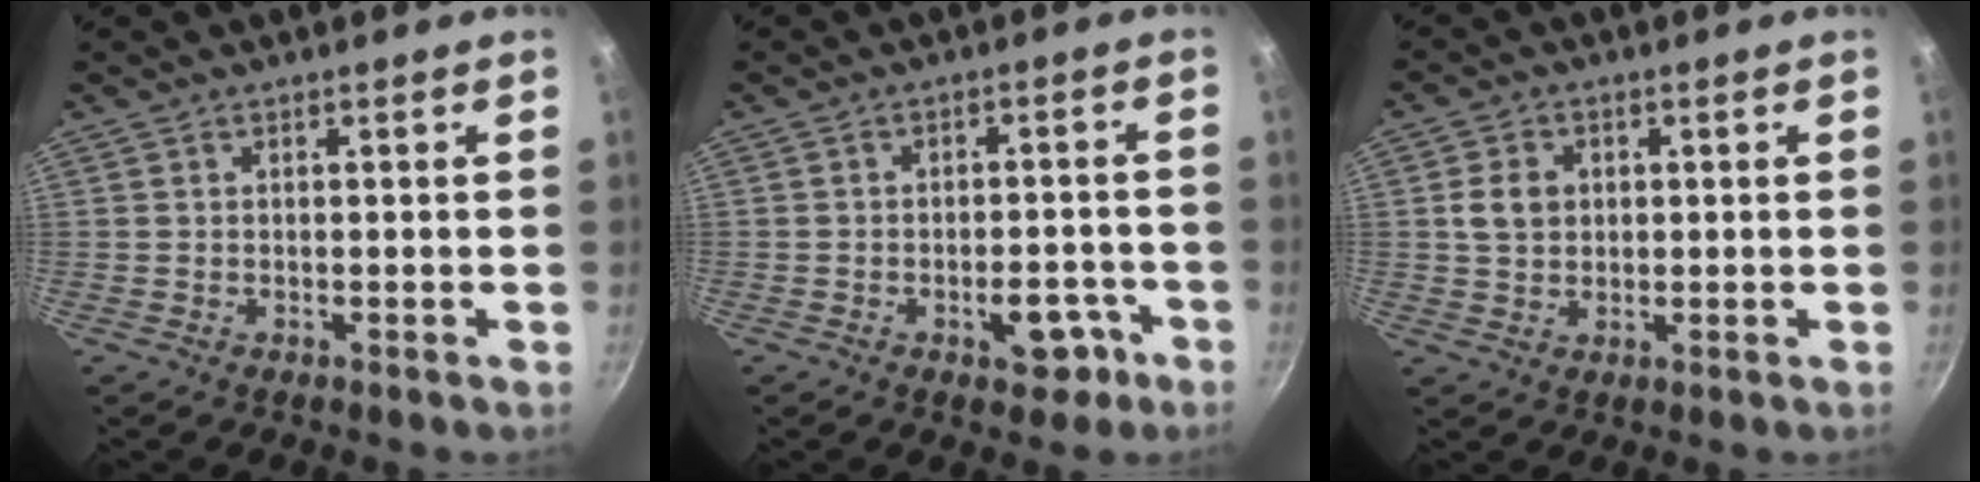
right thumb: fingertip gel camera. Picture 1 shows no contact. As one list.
[{"total": 6.0, "force": [-3.1, 3.4, 3.8], "torque": [-0.031, 0.029, -0.037]}, {"total": 5.3, "force": [0.9, 4.3, 2.9], "torque": [-0.041, 0.000, 0.016]}]